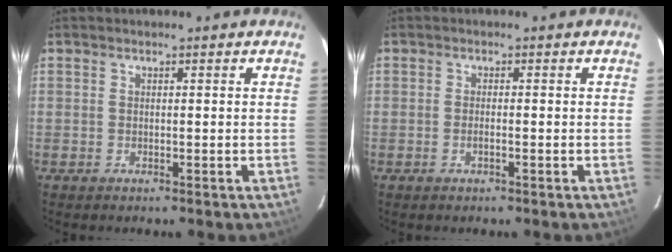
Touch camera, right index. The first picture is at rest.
{"total": 1.1, "force": [-0.6, 0.1, 0.9], "torque": [-0.021, 0.002, -0.010]}